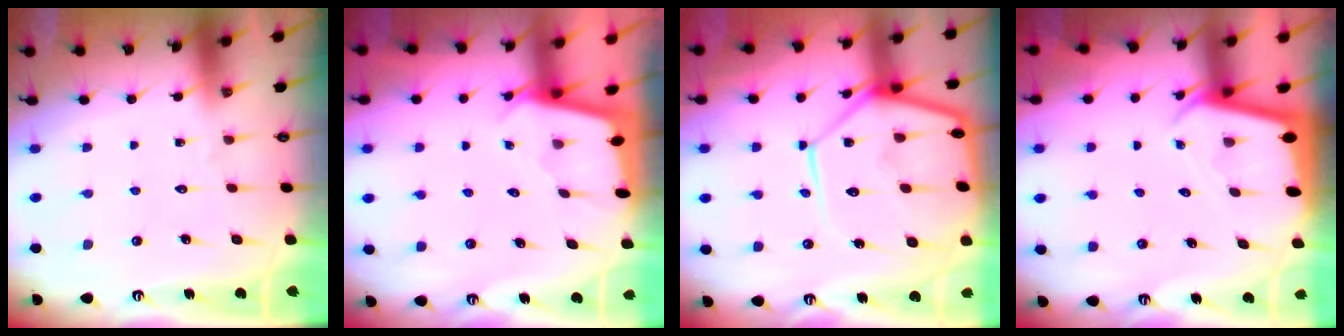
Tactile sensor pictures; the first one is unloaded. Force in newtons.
{"total": 1.9, "press": 1.9, "slide": 0.2}
{"total": 17.3, "press": 17.2, "slide": 1.7}
{"total": 2.1, "press": 2.1, "slide": 0.2}